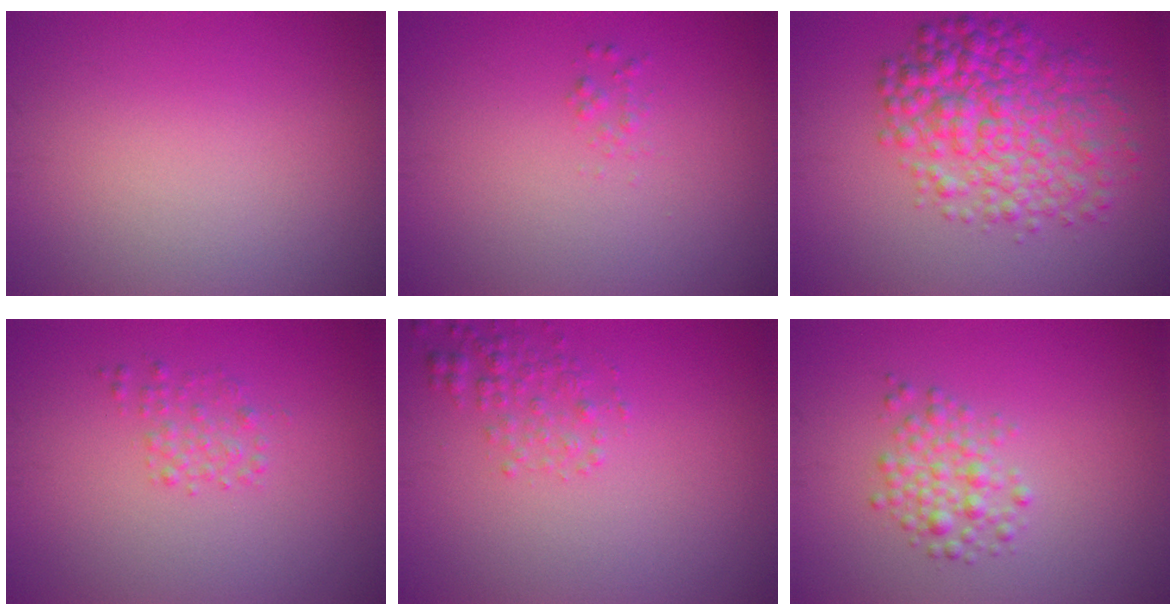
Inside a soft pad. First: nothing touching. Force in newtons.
{"total": 0.7, "press": 0.7, "slide": 0.0}
{"total": 7.0, "press": 7.0, "slide": 0.1}
{"total": 1.4, "press": 1.4, "slide": 0.1}
{"total": 1.9, "press": 1.9, "slide": 0.1}
{"total": 2.6, "press": 2.6, "slide": 0.1}